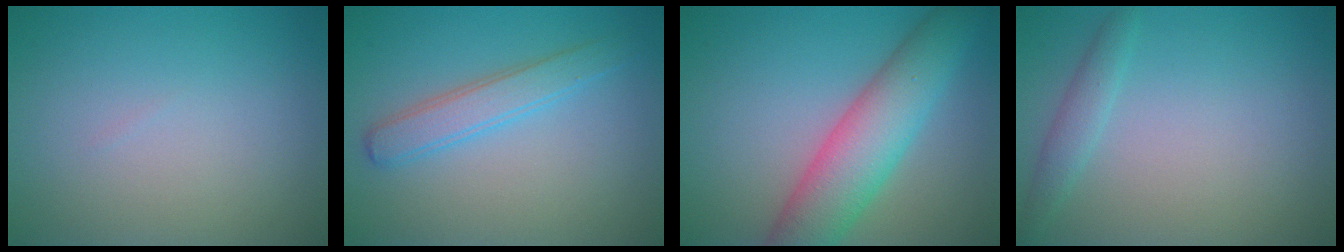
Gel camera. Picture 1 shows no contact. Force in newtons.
{"total": 2.8, "press": 2.8, "slide": 0.1}
{"total": 7.2, "press": 7.2, "slide": 0.2}
{"total": 1.6, "press": 1.6, "slide": 0.1}